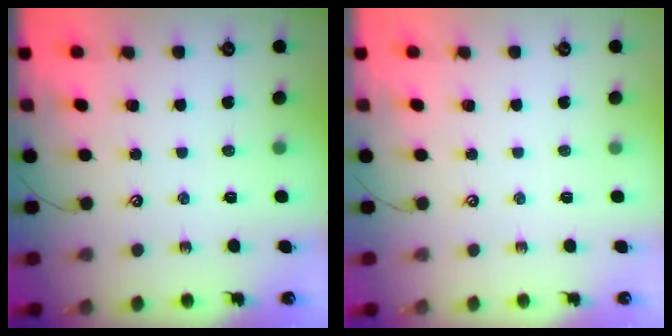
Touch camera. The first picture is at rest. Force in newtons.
{"total": 0.0}